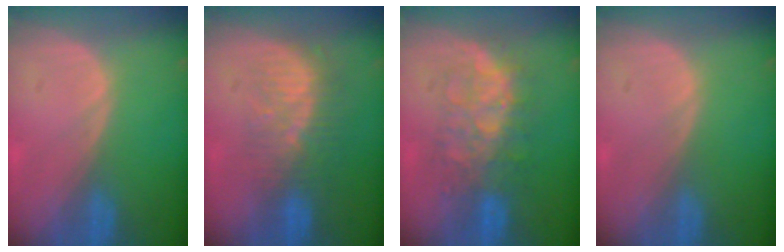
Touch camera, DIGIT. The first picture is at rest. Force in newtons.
{"total": 8.5, "press": 7.6, "slide": 3.7}
{"total": 8.2, "press": 8.0, "slide": 1.5}
{"total": 0.0}